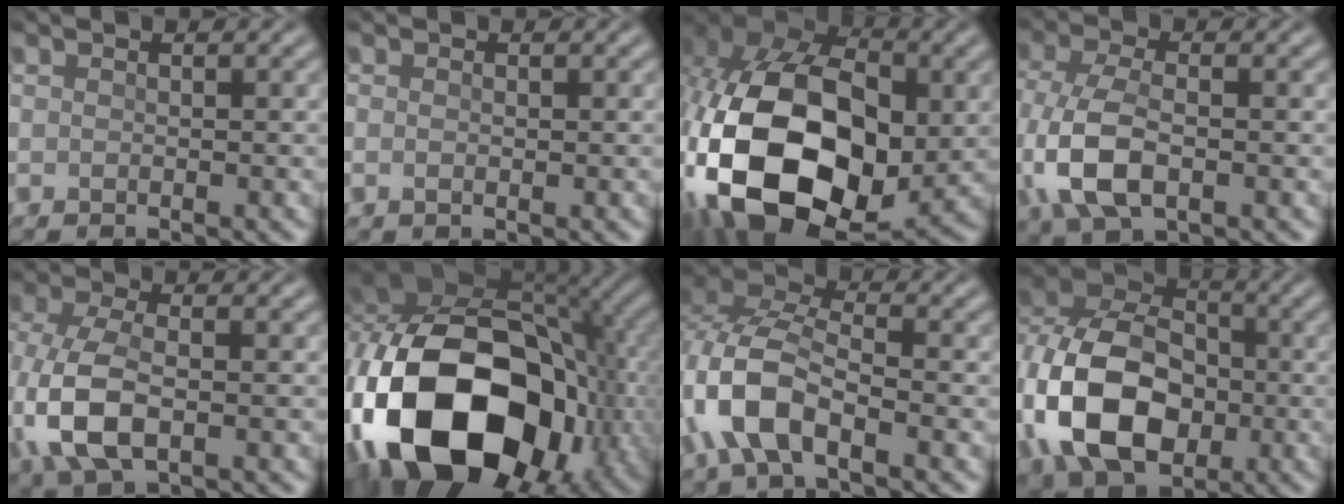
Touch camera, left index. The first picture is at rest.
{"total": 0.7, "force": [0.0, 0.4, 0.5], "torque": [-0.013, 0.003, -0.002]}
{"total": 18.6, "force": [-2.7, 12.5, 13.5], "torque": [-0.301, -0.030, -0.035]}
{"total": 7.3, "force": [-1.9, 3.8, 5.9], "torque": [-0.150, -0.003, -0.040]}
{"total": 7.9, "force": [-1.7, 4.2, 6.5], "torque": [-0.169, -0.005, -0.037]}
{"total": 19.5, "force": [-4.8, 12.6, 14.1], "torque": [-0.299, -0.018, -0.072]}
{"total": 7.5, "force": [-3.0, 3.3, 6.0], "torque": [-0.139, 0.011, -0.068]}
{"total": 12.8, "force": [-2.8, 8.7, 8.9], "torque": [-0.197, -0.007, -0.059]}